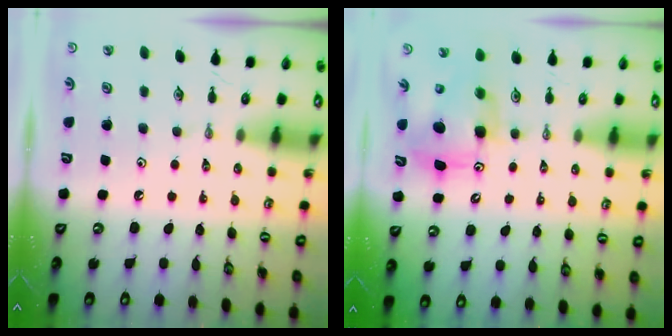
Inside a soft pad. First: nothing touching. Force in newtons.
{"total": 8.4, "press": 8.3, "slide": 1.1}